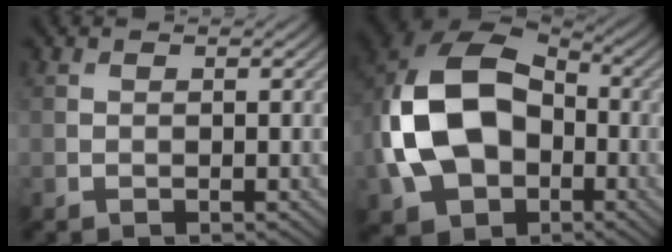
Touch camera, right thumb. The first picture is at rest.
{"total": 16.1, "force": [-2.3, 11.6, 11.0], "torque": [-0.257, -0.018, -0.044]}